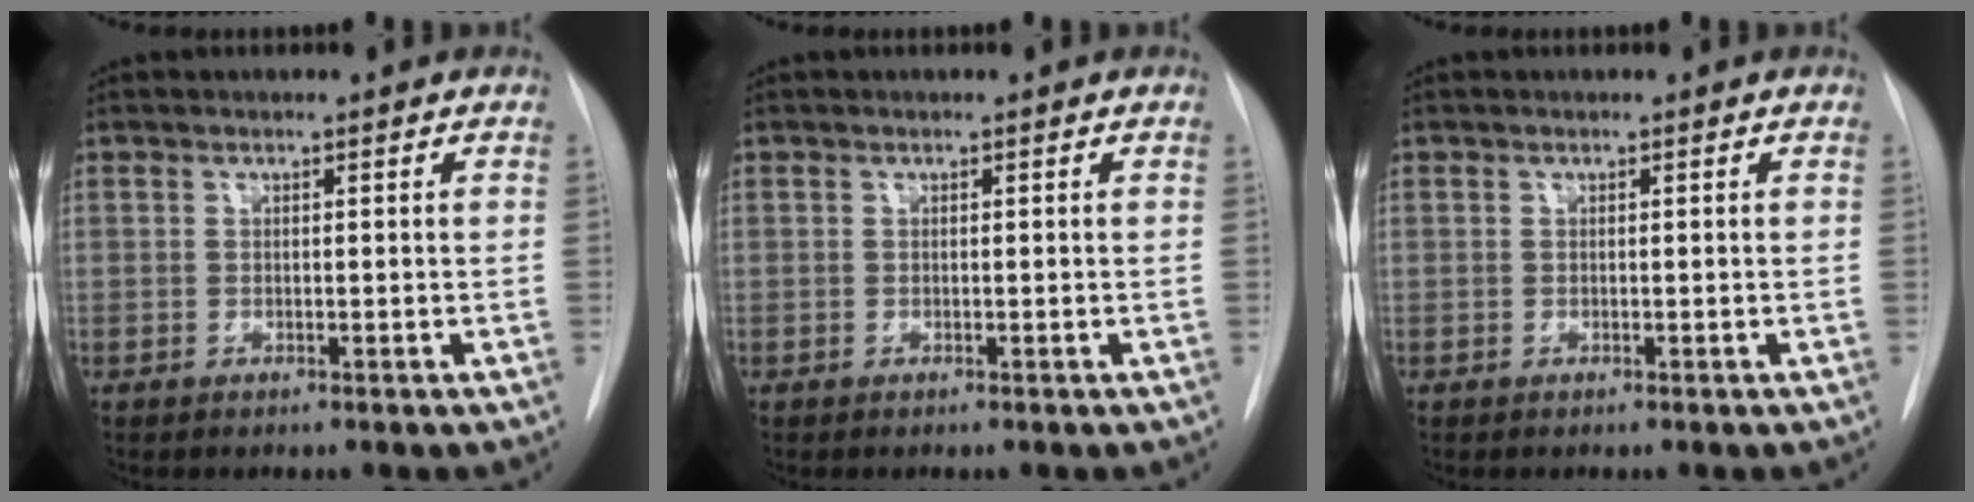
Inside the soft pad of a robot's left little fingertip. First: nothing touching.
{"total": 0.0}
{"total": 0.0}